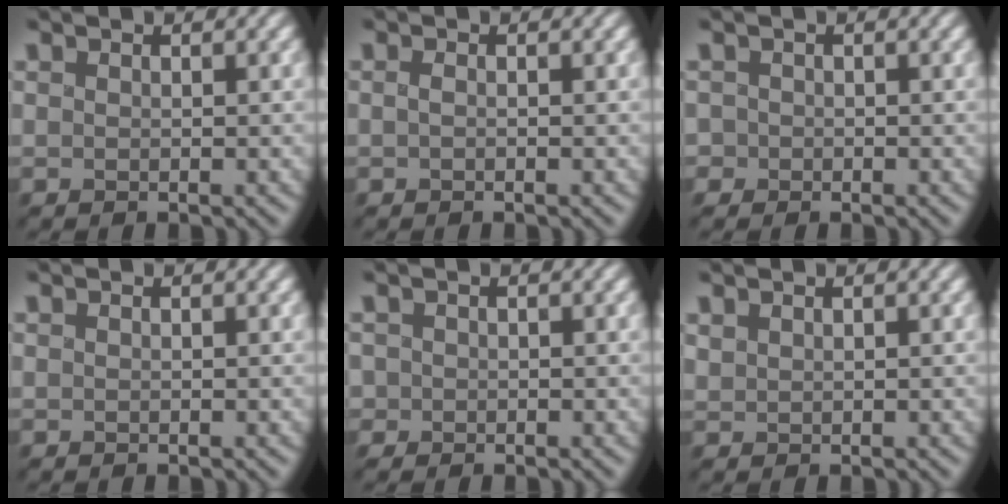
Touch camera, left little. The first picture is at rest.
{"total": 0.7, "force": [-0.4, 0.3, 0.5], "torque": [-0.011, 0.000, -0.010]}
{"total": 0.9, "force": [-0.5, 0.8, 0.0], "torque": [0.007, -0.002, -0.012]}
{"total": 0.0}
{"total": 0.9, "force": [-0.4, 0.8, 0.1], "torque": [0.001, -0.003, -0.010]}
{"total": 0.7, "force": [0.5, 0.5, 0.2], "torque": [-0.008, 0.002, 0.013]}